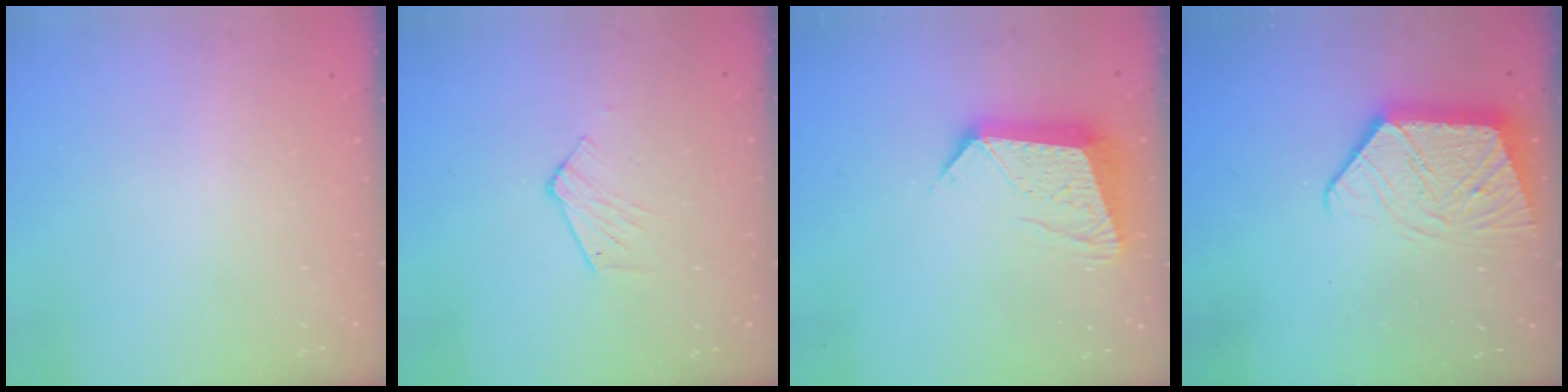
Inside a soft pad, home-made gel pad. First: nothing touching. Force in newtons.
{"total": 5.2, "press": 5.2, "slide": 0.4}
{"total": 12.3, "press": 12.2, "slide": 1.1}
{"total": 13.7, "press": 13.6, "slide": 1.0}